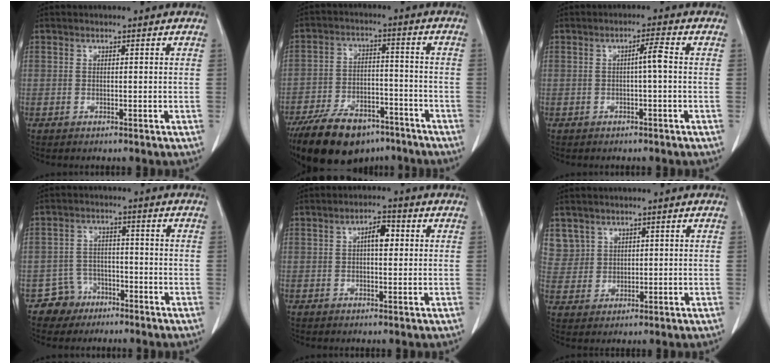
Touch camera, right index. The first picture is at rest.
{"total": 16.6, "force": [-12.3, 7.5, 8.2], "torque": [-0.163, 0.000, -0.200]}
{"total": 2.3, "force": [-0.1, 0.0, 2.3], "torque": [-0.036, 0.004, -0.003]}
{"total": 5.0, "force": [-3.1, 3.9, -0.4], "torque": [0.015, 0.013, -0.052]}
{"total": 3.6, "force": [0.7, 1.4, 3.3], "torque": [-0.055, 0.010, 0.010]}
{"total": 5.1, "force": [3.1, 4.1, -0.1], "torque": [0.013, 0.005, 0.067]}